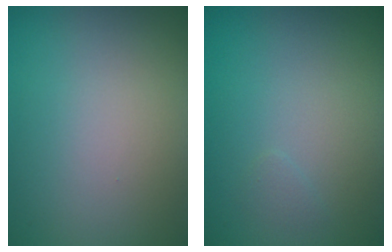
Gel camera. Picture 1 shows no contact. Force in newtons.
{"total": 0.6, "press": 0.5, "slide": 0.1}